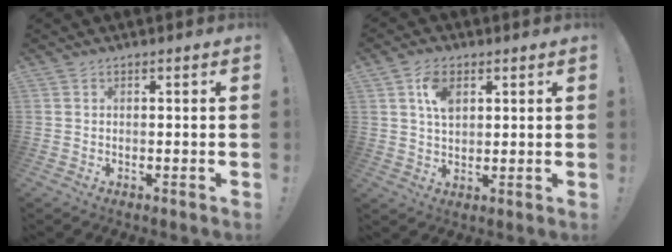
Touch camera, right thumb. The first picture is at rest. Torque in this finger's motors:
{"motor_torque": [0.23, -0.21, 0.21, 0.20, 0.10]}